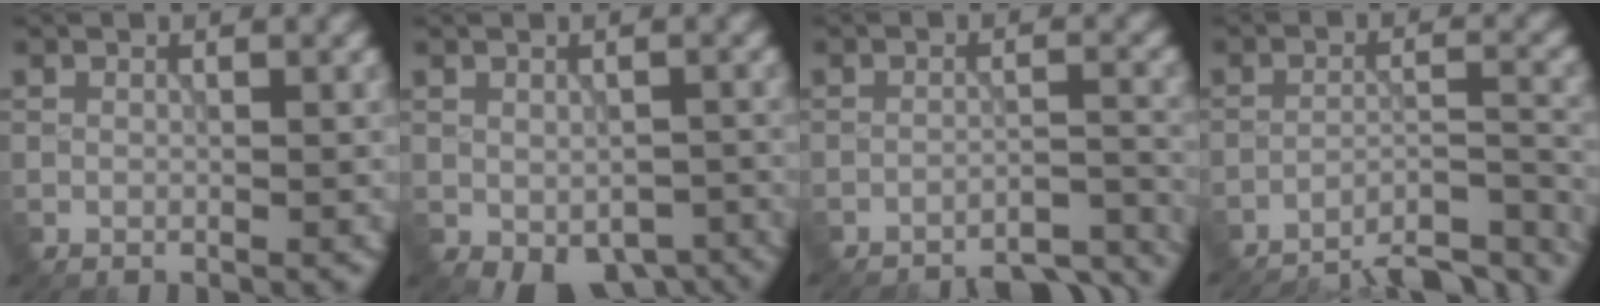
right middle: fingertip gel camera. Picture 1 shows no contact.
{"total": 5.4, "force": [-2.9, 3.0, 3.4], "torque": [-0.041, -0.023, -0.025]}
{"total": 10.0, "force": [-9.5, 2.2, 2.3], "torque": [-0.012, 0.010, -0.107]}
{"total": 12.3, "force": [-11.5, 2.2, 3.7], "torque": [-0.047, 0.006, -0.147]}